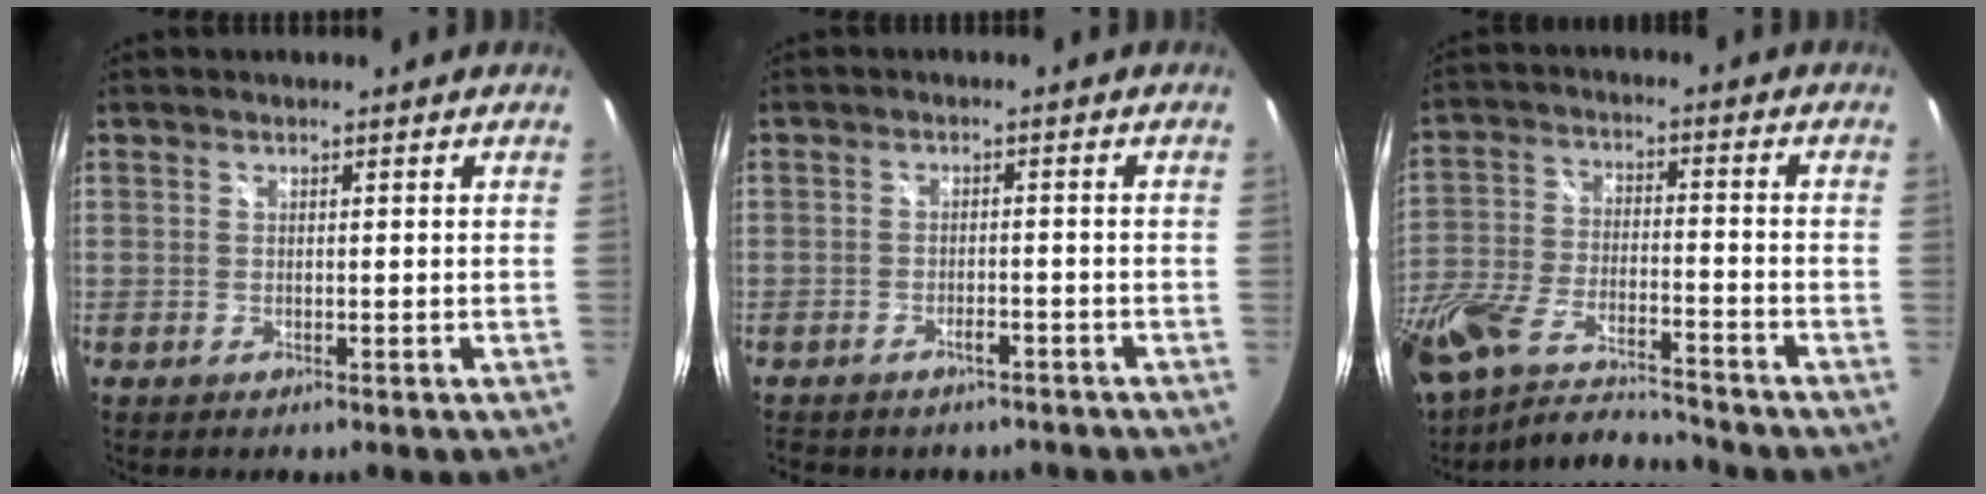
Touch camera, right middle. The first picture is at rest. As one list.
[{"total": 5.5, "force": [-4.6, 2.4, 2.0], "torque": [-0.048, -0.003, -0.060]}, {"total": 16.1, "force": [-13.7, 4.0, 7.5], "torque": [-0.174, -0.031, -0.251]}]